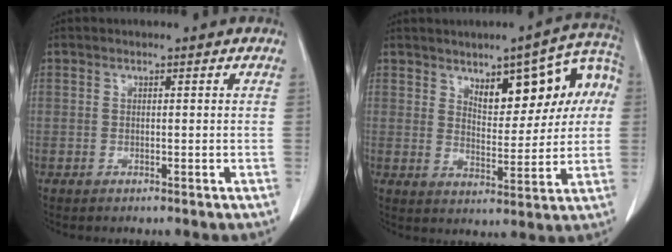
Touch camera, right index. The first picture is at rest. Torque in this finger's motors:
{"motor_torque": [0.42, 0.22, 0.38, 0.09]}